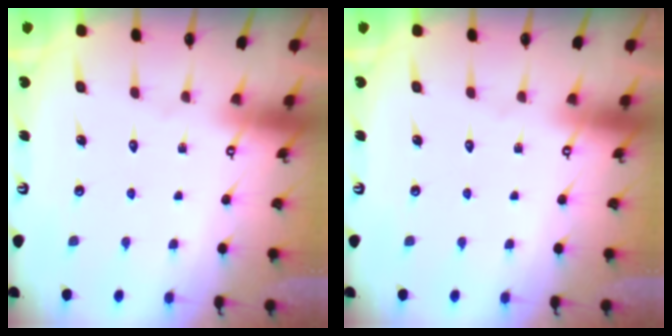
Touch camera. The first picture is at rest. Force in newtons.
{"total": 0.0}